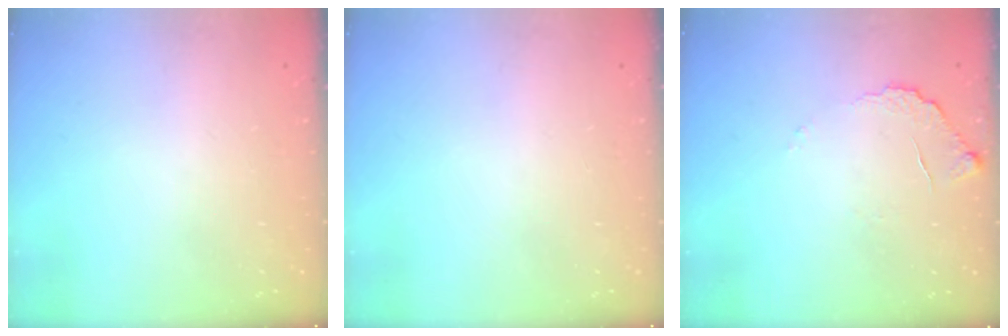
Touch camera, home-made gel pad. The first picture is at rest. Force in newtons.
{"total": 0.0}
{"total": 8.3, "press": 8.3, "slide": 0.3}